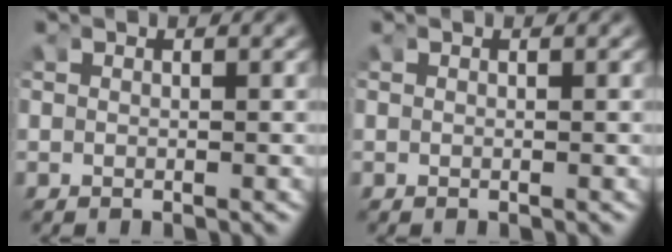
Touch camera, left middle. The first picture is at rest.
{"total": 0.0}